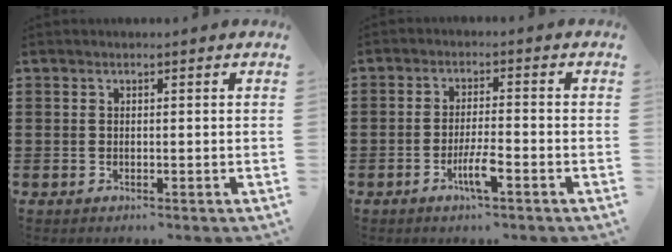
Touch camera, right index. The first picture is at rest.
{"total": 4.4, "force": [-2.2, 0.5, 3.8], "torque": [-0.076, -0.005, -0.042]}